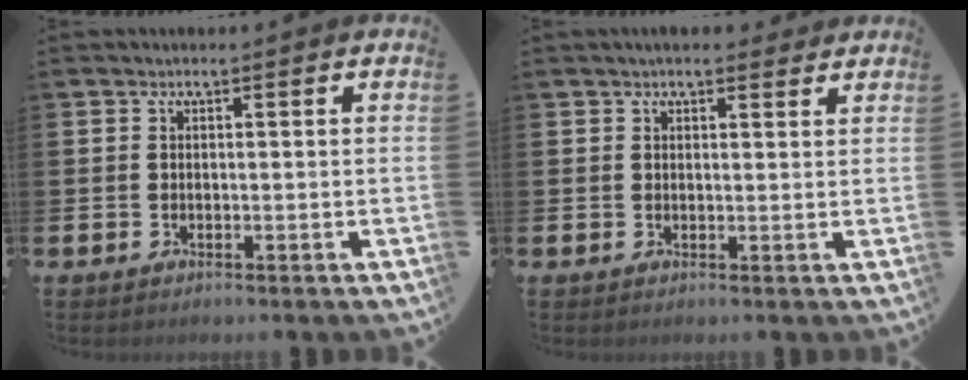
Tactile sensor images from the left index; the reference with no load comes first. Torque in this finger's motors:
{"motor_torque": [0.33, -0.86, 0.06, 0.01]}